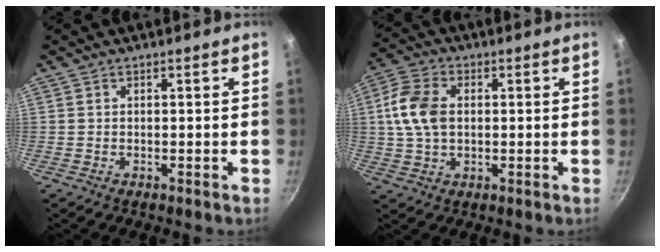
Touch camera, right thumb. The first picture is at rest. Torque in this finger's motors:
{"motor_torque": [-0.85, 0.57, 0.36, 0.94, 0.09]}